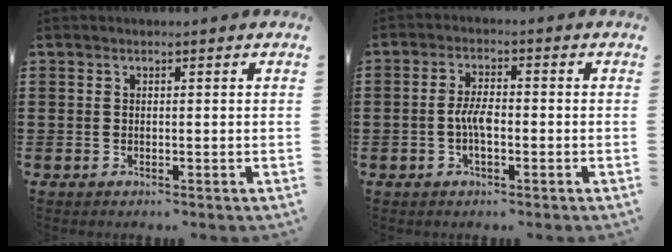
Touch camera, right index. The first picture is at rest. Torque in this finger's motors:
{"motor_torque": [1.66, 0.48, 0.22, 0.02]}